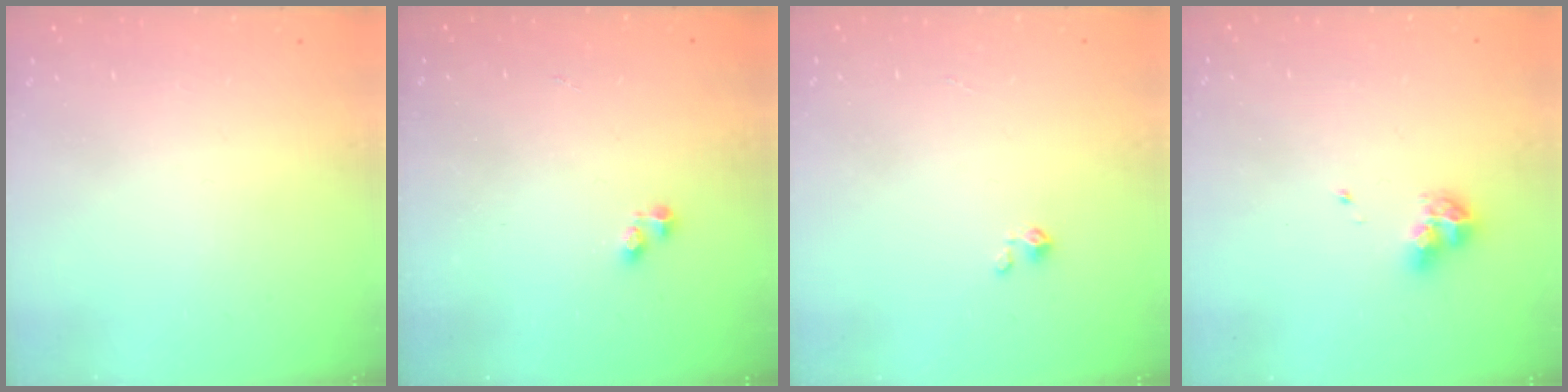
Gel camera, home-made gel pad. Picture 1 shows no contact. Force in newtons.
{"total": 2.3, "press": 2.2, "slide": 0.3}
{"total": 2.3, "press": 2.2, "slide": 0.3}
{"total": 8.5, "press": 8.4, "slide": 0.9}